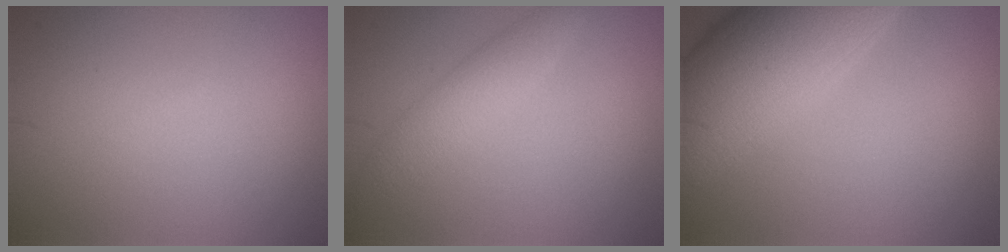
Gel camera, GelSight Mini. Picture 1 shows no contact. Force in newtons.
{"total": 2.8, "press": 2.8, "slide": 0.1}
{"total": 10.6, "press": 10.6, "slide": 0.3}